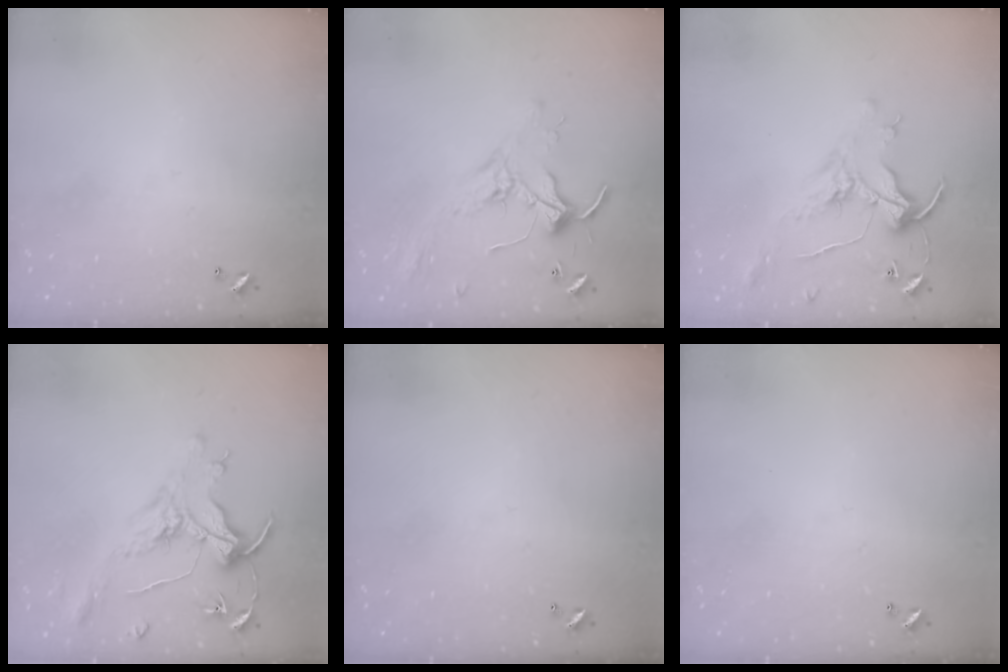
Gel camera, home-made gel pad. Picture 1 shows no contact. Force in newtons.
{"total": 2.2, "press": 2.1, "slide": 0.4}
{"total": 1.0, "press": 0.9, "slide": 0.5}
{"total": 1.6, "press": 1.4, "slide": 0.7}
{"total": 0.0}
{"total": 0.0}